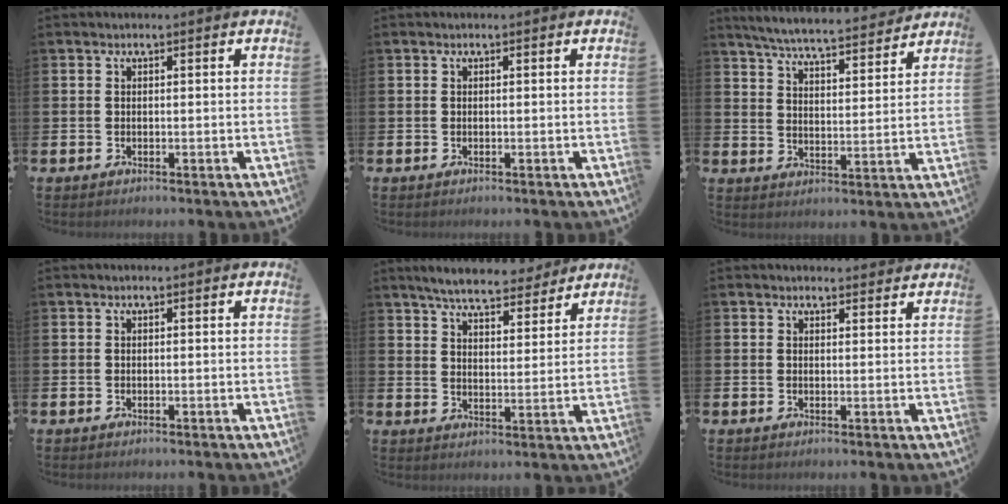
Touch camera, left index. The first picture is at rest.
{"total": 0.0}
{"total": 6.4, "force": [6.2, 0.5, 1.7], "torque": [-0.049, -0.045, 0.105]}
{"total": 0.0}
{"total": 6.5, "force": [6.1, 1.3, 1.8], "torque": [-0.046, -0.032, 0.106]}
{"total": 1.6, "force": [1.5, 0.5, 0.0], "torque": [0.014, -0.006, 0.024]}